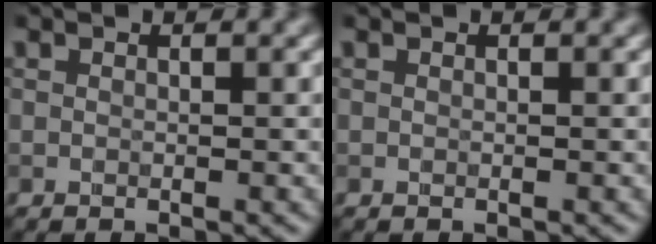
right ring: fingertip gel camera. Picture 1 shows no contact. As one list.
[{"total": 0.0}]